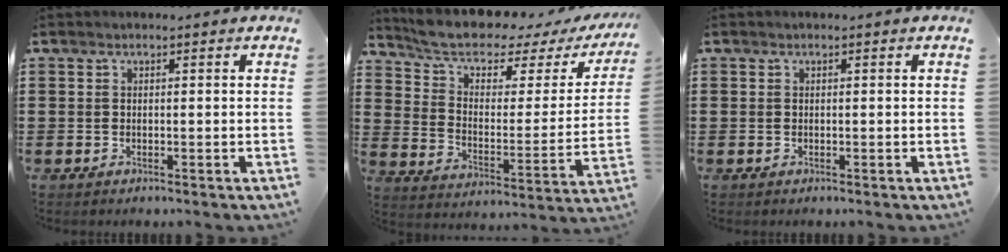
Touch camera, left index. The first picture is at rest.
{"total": 7.1, "force": [5.9, 2.2, 3.3], "torque": [-0.095, -0.038, 0.102]}
{"total": 0.0}